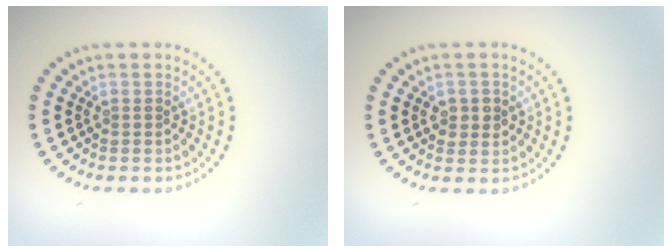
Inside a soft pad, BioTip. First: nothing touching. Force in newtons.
{"total": 1.8, "press": 1.8, "slide": 0.0}